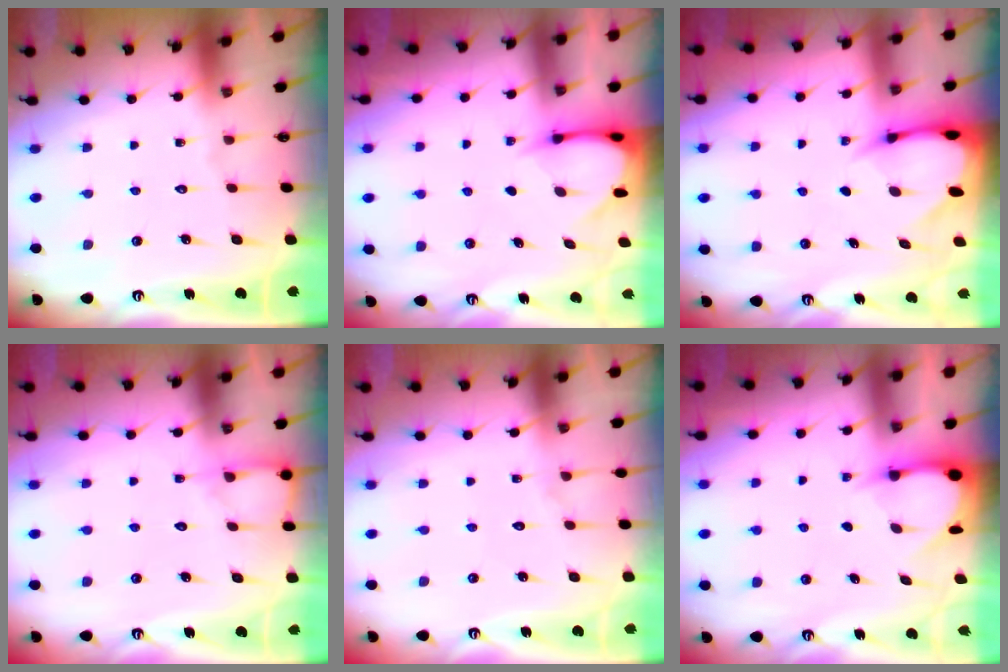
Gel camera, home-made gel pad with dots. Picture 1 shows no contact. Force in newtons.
{"total": 3.6, "press": 3.6, "slide": 0.3}
{"total": 4.1, "press": 4.0, "slide": 0.4}
{"total": 6.0, "press": 6.0, "slide": 0.5}
{"total": 4.5, "press": 4.4, "slide": 0.5}
{"total": 3.5, "press": 3.5, "slide": 0.4}